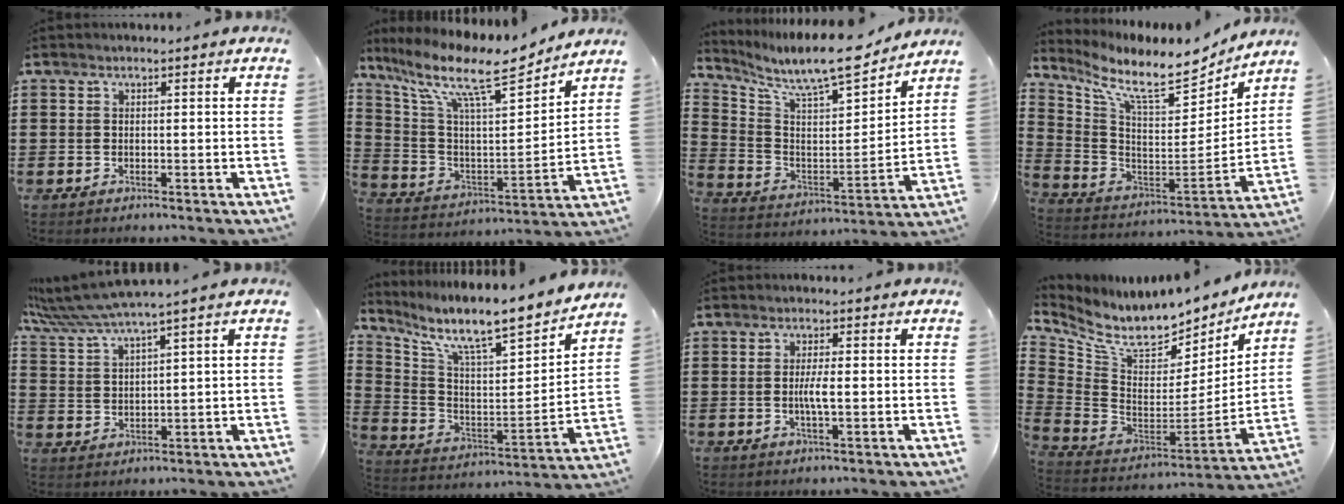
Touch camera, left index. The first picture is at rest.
{"total": 13.1, "force": [9.5, 3.0, 8.4], "torque": [-0.191, -0.055, 0.156]}
{"total": 10.1, "force": [9.1, 1.6, 4.1], "torque": [-0.115, -0.068, 0.151]}
{"total": 10.3, "force": [8.7, 1.7, 5.2], "torque": [-0.124, -0.070, 0.143]}
{"total": 5.4, "force": [4.5, -0.2, 3.0], "torque": [-0.080, -0.025, 0.076]}
{"total": 8.6, "force": [7.3, 1.0, 4.4], "torque": [-0.104, -0.066, 0.113]}
{"total": 3.2, "force": [-0.2, 0.5, 3.1], "torque": [-0.063, -0.004, -0.007]}
{"total": 9.1, "force": [7.7, 2.9, 3.9], "torque": [-0.108, -0.066, 0.133]}